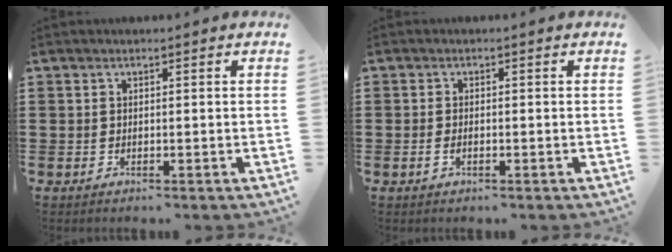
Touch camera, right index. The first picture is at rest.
{"total": 1.2, "force": [-0.4, 0.5, 1.0], "torque": [-0.020, -0.003, -0.007]}